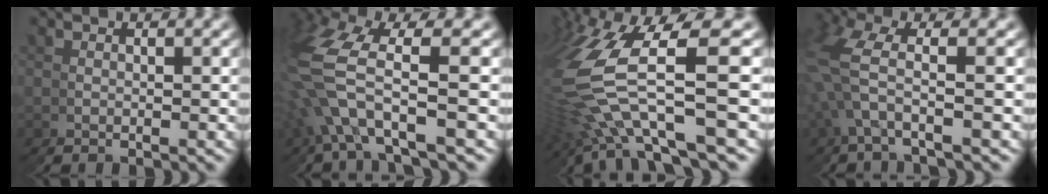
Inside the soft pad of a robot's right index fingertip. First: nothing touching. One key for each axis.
{"total": 3.1, "fx": 1.8, "fy": 1.4, "fz": 2.1, "tx": -0.078, "ty": 0.019, "tz": 0.022}
{"total": 5.3, "fx": 1.9, "fy": 3.1, "fz": 3.9, "tx": -0.119, "ty": 0.014, "tz": 0.015}
{"total": 2.8, "fx": 1.6, "fy": 1.4, "fz": 1.8, "tx": -0.070, "ty": 0.012, "tz": 0.028}